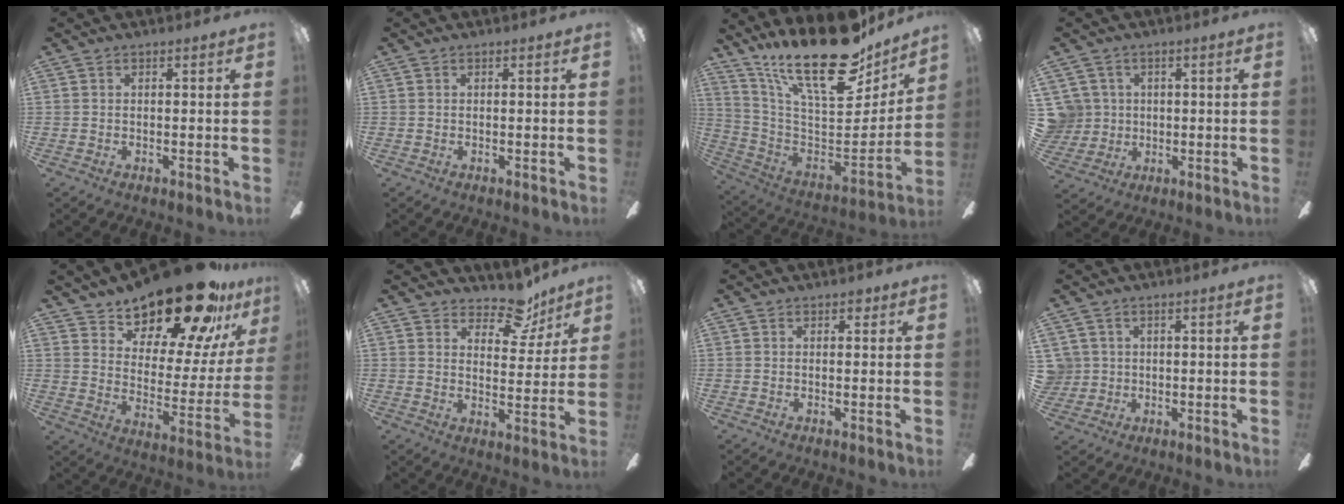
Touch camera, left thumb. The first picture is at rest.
{"total": 0.0}
{"total": 26.2, "force": [17.6, 9.5, 17.0], "torque": [-0.268, -0.122, 0.296]}
{"total": 7.0, "force": [1.5, 6.8, 0.7], "torque": [-0.038, 0.004, 0.033]}
{"total": 22.3, "force": [18.8, 6.8, 9.9], "torque": [-0.153, -0.138, 0.316]}
{"total": 10.4, "force": [8.0, 5.1, 4.3], "torque": [-0.058, -0.046, 0.142]}
{"total": 1.4, "force": [0.8, 0.9, 0.6], "torque": [-0.004, 0.000, 0.012]}
{"total": 3.9, "force": [0.9, 3.8, 0.3], "torque": [-0.010, 0.009, 0.018]}